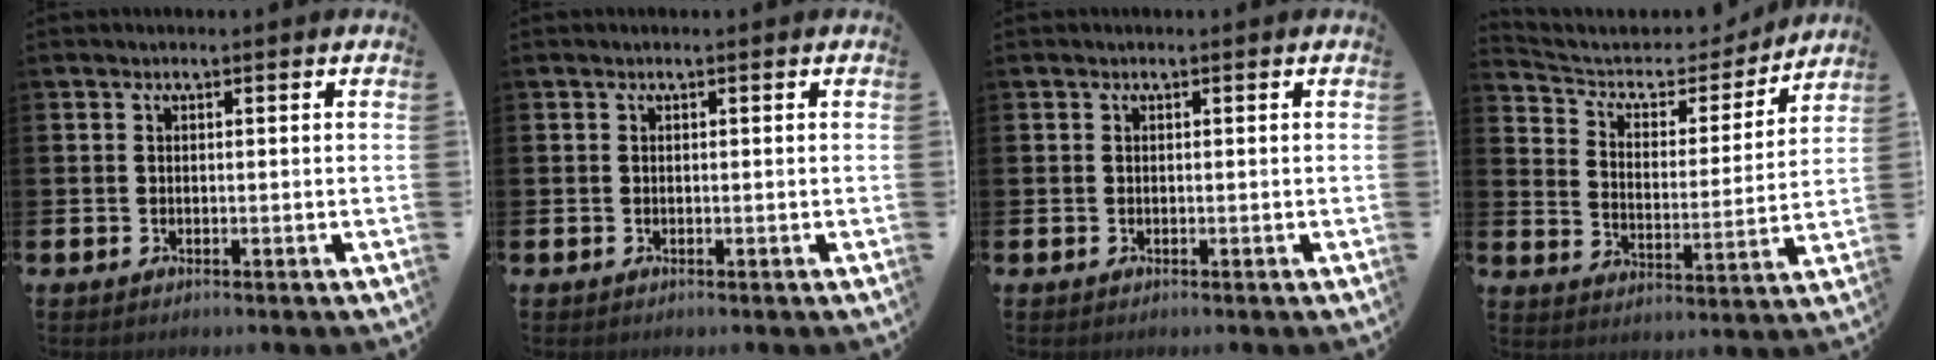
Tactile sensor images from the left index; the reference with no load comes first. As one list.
[{"total": 0.0}, {"total": 0.0}, {"total": 6.2, "force": [5.4, 2.6, 1.4], "torque": [-0.066, -0.038, 0.088]}]